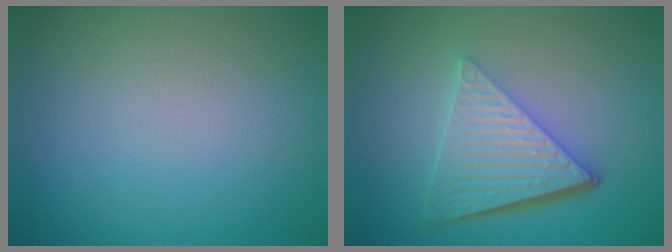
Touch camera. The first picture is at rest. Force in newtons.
{"total": 6.6, "press": 4.3, "slide": 4.9}